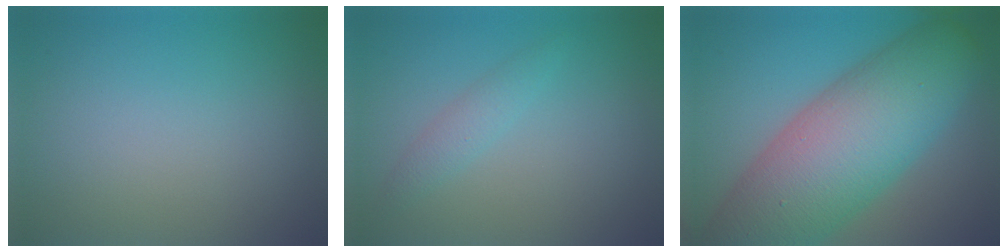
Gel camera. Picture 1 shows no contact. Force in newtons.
{"total": 1.5, "press": 1.5, "slide": 0.0}
{"total": 14.2, "press": 14.2, "slide": 0.5}